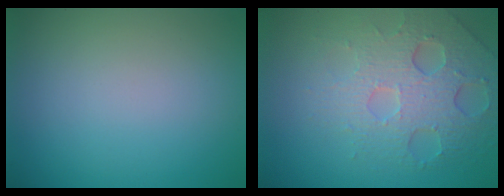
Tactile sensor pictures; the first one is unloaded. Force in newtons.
{"total": 5.8, "press": 4.5, "slide": 3.7}